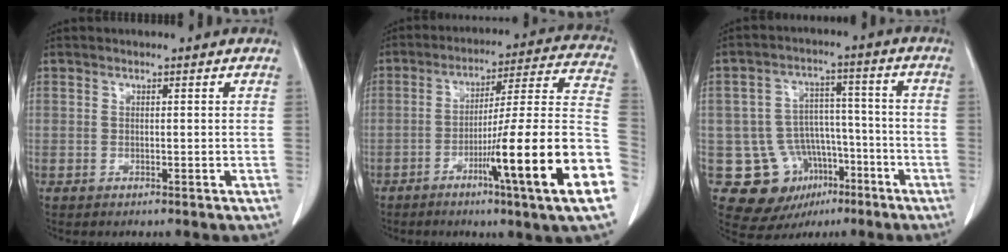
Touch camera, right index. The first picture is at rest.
{"total": 20.7, "force": [-7.9, -1.4, 19.1], "torque": [-0.237, -0.006, -0.125]}
{"total": 12.8, "force": [-5.5, 10.6, 4.5], "torque": [-0.074, 0.045, -0.070]}